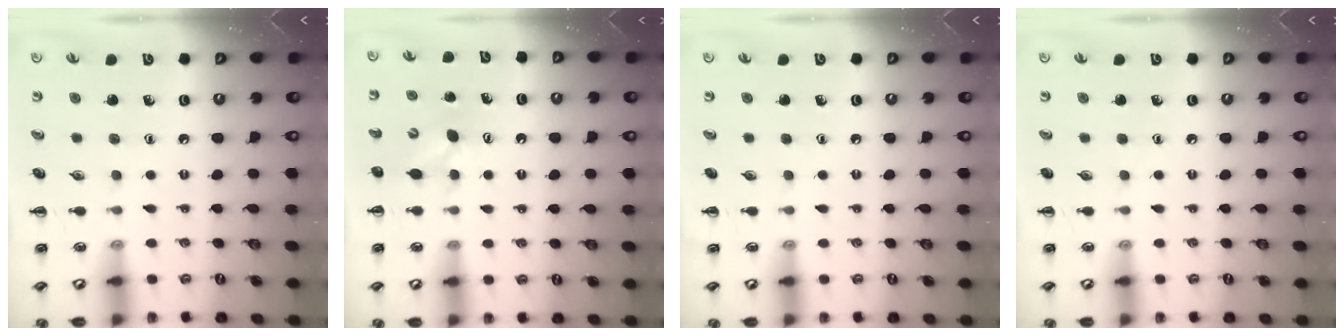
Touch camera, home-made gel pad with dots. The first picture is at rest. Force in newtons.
{"total": 4.3, "press": 4.1, "slide": 1.0}
{"total": 0.0}
{"total": 0.0}